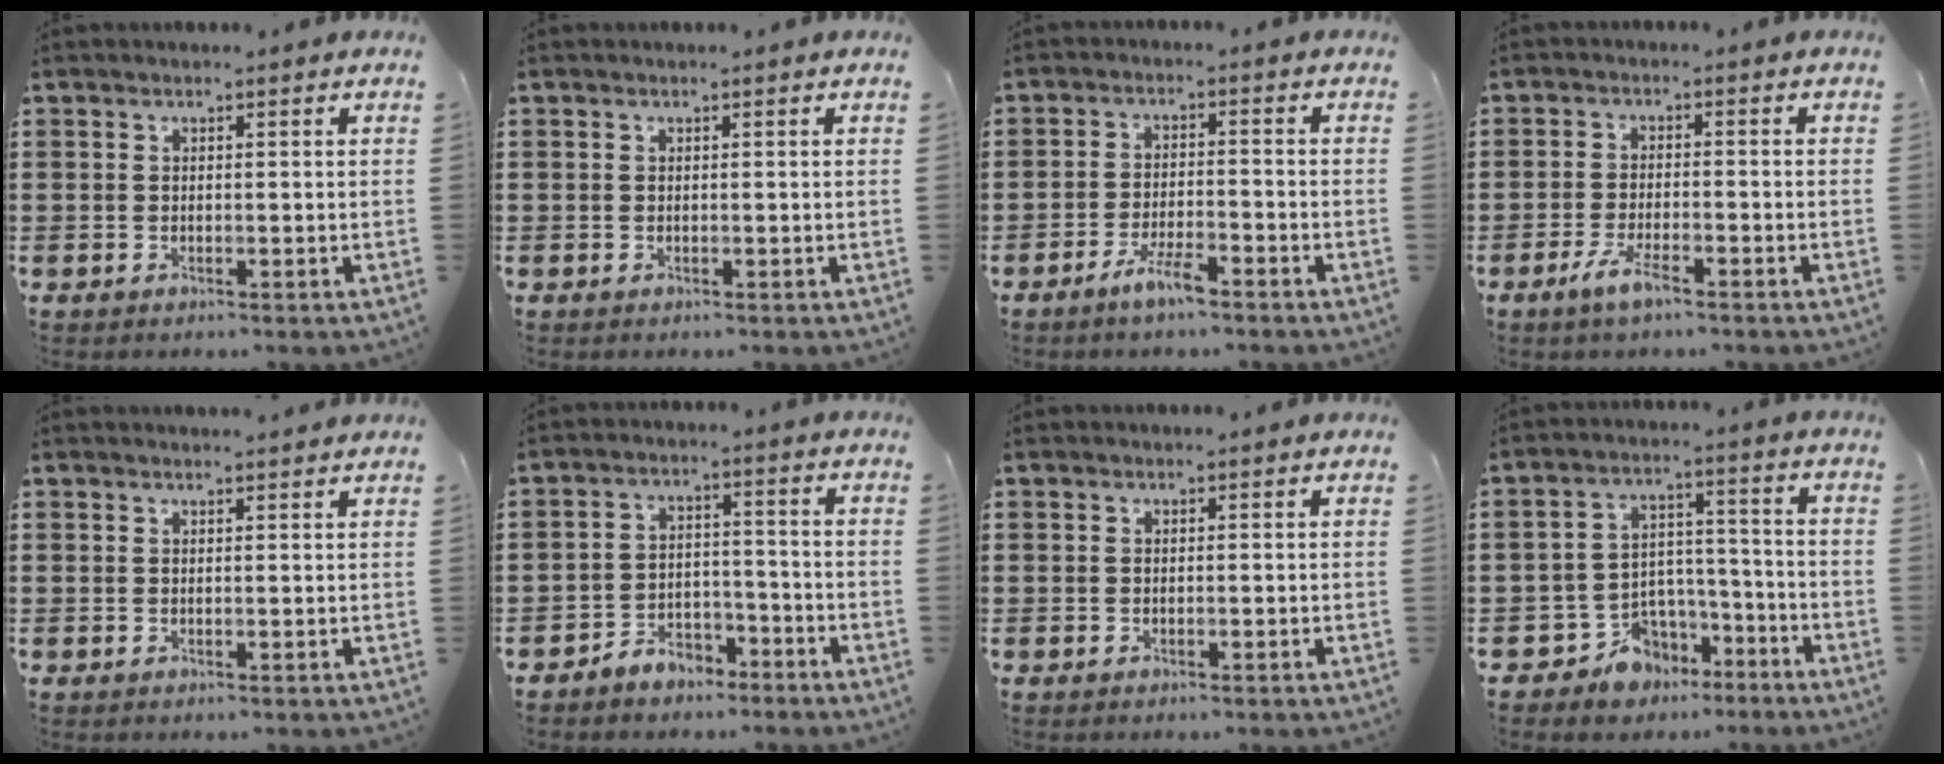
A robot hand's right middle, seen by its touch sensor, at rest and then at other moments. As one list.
[{"total": 0.0}, {"total": 4.3, "force": [-3.0, 0.7, 3.0], "torque": [-0.062, 0.000, -0.057]}, {"total": 3.8, "force": [-2.3, 0.7, 2.9], "torque": [-0.069, -0.006, -0.048]}, {"total": 1.2, "force": [1.2, -0.1, 0.2], "torque": [0.002, -0.003, 0.020]}, {"total": 3.9, "force": [-3.7, 1.4, 0.3], "torque": [-0.011, 0.008, -0.076]}, {"total": 0.0}, {"total": 5.8, "force": [-4.5, 3.7, 0.3], "torque": [-0.025, 0.011, -0.088]}]